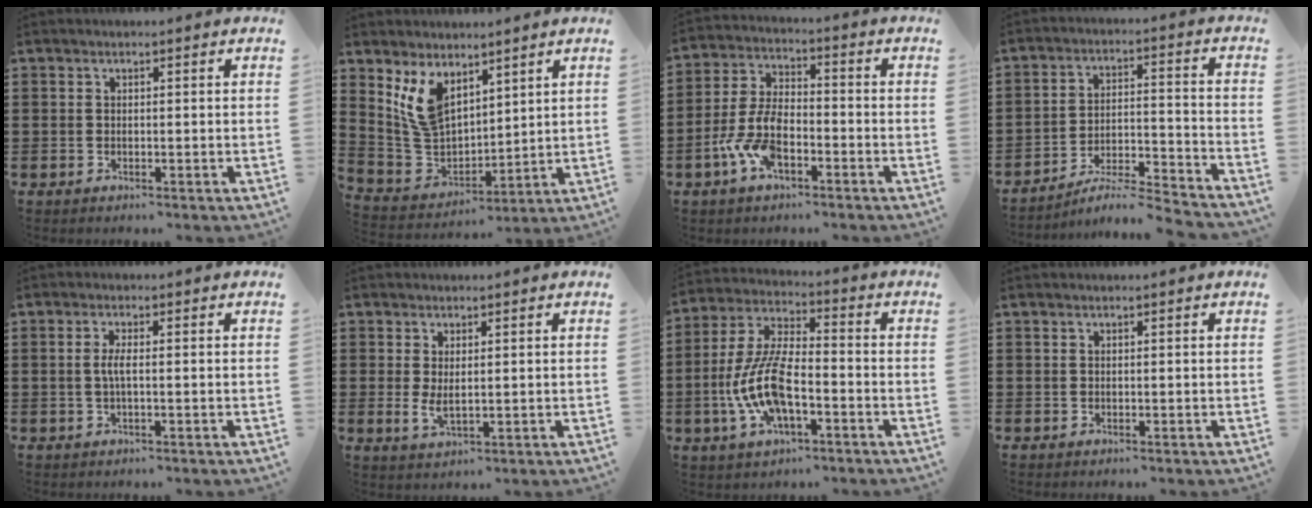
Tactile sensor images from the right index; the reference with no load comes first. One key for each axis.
{"total": 8.2, "fx": 4.8, "fy": 5.1, "fz": 4.3, "tx": -0.122, "ty": -0.009, "tz": 0.091}
{"total": 8.5, "fx": -3.5, "fy": 4.0, "fz": 6.5, "tx": -0.165, "ty": -0.004, "tz": -0.074}
{"total": 5.7, "fx": -5.4, "fy": -0.3, "fz": 1.6, "tx": -0.027, "ty": -0.013, "tz": -0.108}
{"total": 2.4, "fx": -0.3, "fy": 0.4, "fz": 2.3, "tx": -0.052, "ty": -0.003, "tz": -0.008}
{"total": 2.9, "fx": 0.6, "fy": 1.2, "fz": 2.5, "tx": -0.058, "ty": 0.000, "tz": 0.009}
{"total": 11.1, "fx": -3.3, "fy": 4.4, "fz": 9.6, "tx": -0.231, "ty": -0.011, "tz": -0.066}
{"total": 0.0}